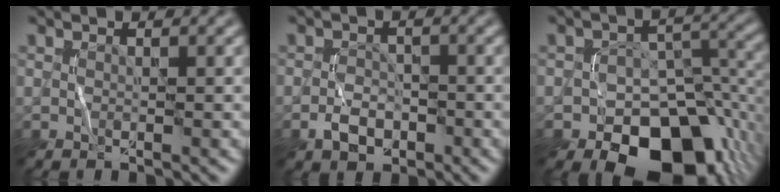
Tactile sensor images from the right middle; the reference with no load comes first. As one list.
[{"total": 2.2, "force": [-1.3, 1.6, 1.0], "torque": [-0.015, 0.007, -0.026]}, {"total": 12.0, "force": [-6.6, 7.0, 7.2], "torque": [-0.100, -0.006, -0.096]}]